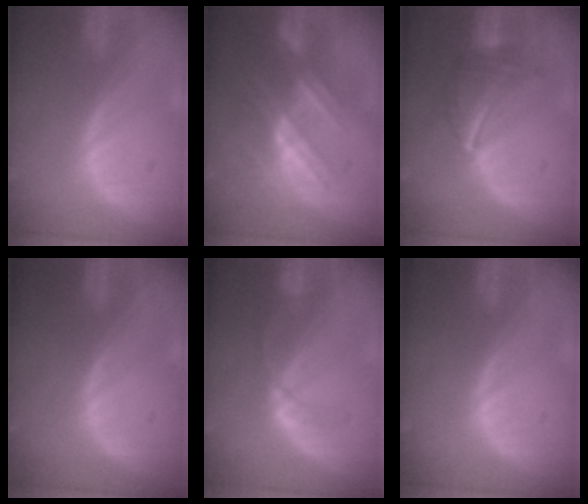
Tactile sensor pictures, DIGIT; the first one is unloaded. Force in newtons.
{"total": 7.8, "press": 7.2, "slide": 2.9}
{"total": 6.5, "press": 6.5, "slide": 0.9}
{"total": 0.0}
{"total": 3.3, "press": 3.3, "slide": 0.3}
{"total": 0.0}